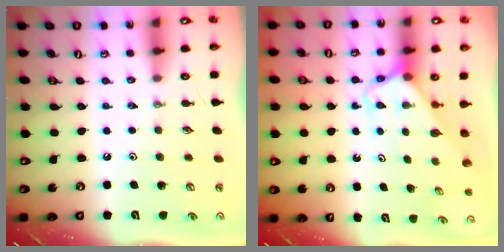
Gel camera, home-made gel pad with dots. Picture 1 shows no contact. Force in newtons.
{"total": 2.7, "press": 2.7, "slide": 0.1}